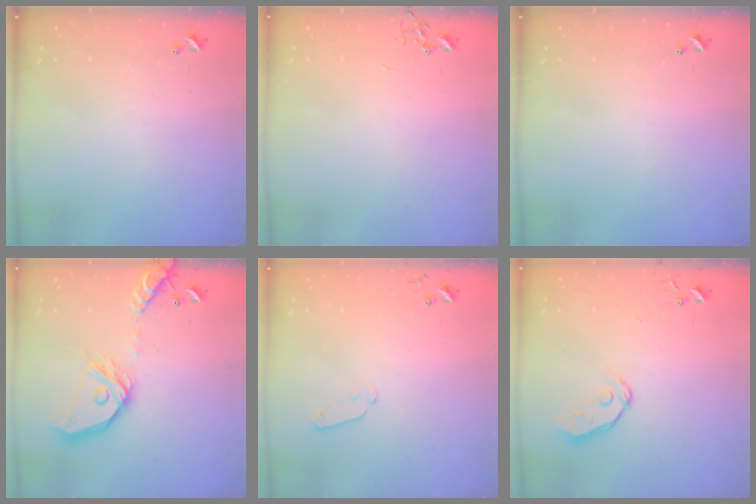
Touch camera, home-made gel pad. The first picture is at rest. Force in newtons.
{"total": 0.0}
{"total": 0.0}
{"total": 17.4, "press": 17.2, "slide": 2.7}
{"total": 5.1, "press": 5.0, "slide": 0.8}
{"total": 7.6, "press": 7.5, "slide": 0.8}